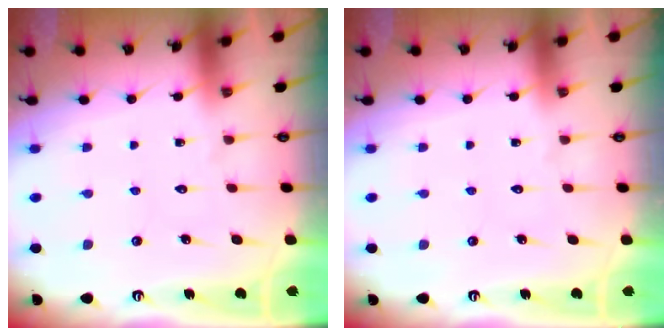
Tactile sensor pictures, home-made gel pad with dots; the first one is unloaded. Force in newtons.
{"total": 0.0}